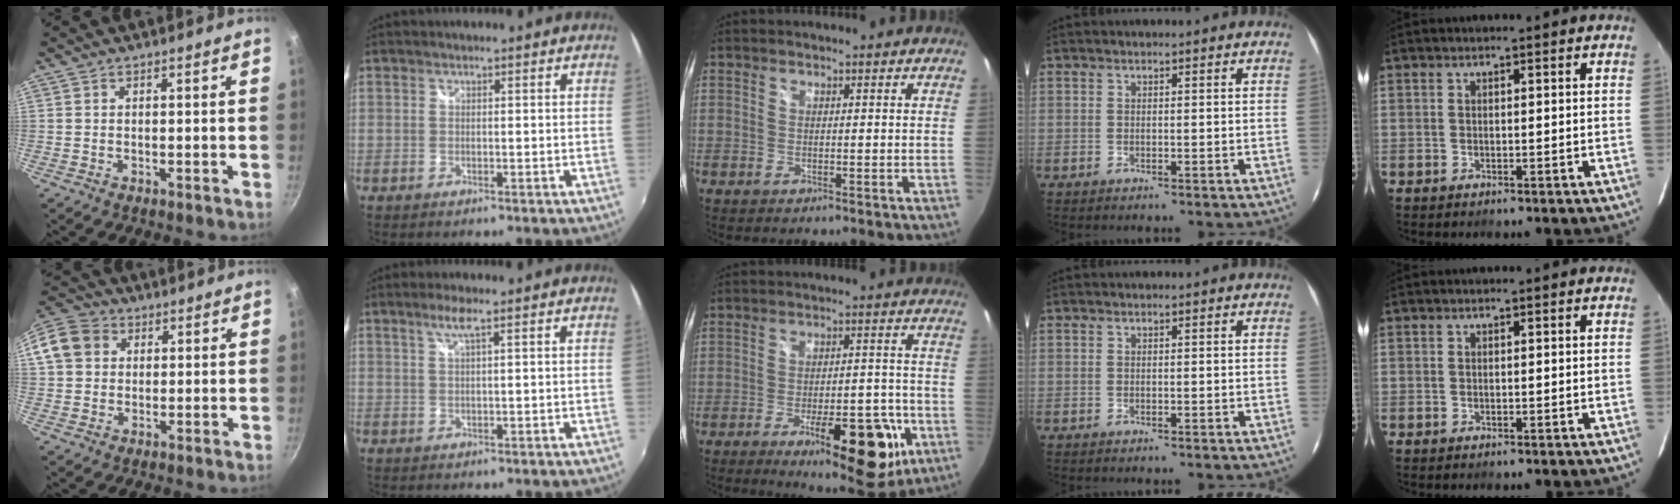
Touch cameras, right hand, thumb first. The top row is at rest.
{"thumb": {"total": 10.6, "force": [2.4, 9.0, 5.0], "torque": [-0.084, 0.022, 0.030]}, "index": {"total": 2.4, "force": [1.3, -0.4, 2.0], "torque": [-0.040, 0.001, 0.026]}, "middle": {"total": 15.3, "force": [-7.2, 5.6, 12.3], "torque": [-0.177, -0.010, -0.084]}}